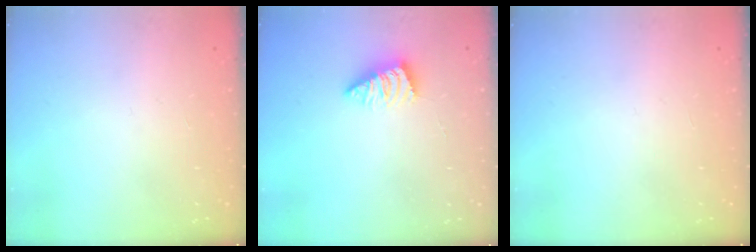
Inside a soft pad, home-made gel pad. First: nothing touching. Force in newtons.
{"total": 3.5, "press": 3.5, "slide": 0.5}
{"total": 0.0}